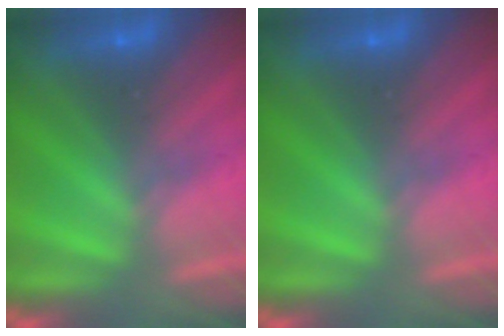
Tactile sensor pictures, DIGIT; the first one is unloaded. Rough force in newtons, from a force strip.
{"total": 0.0}